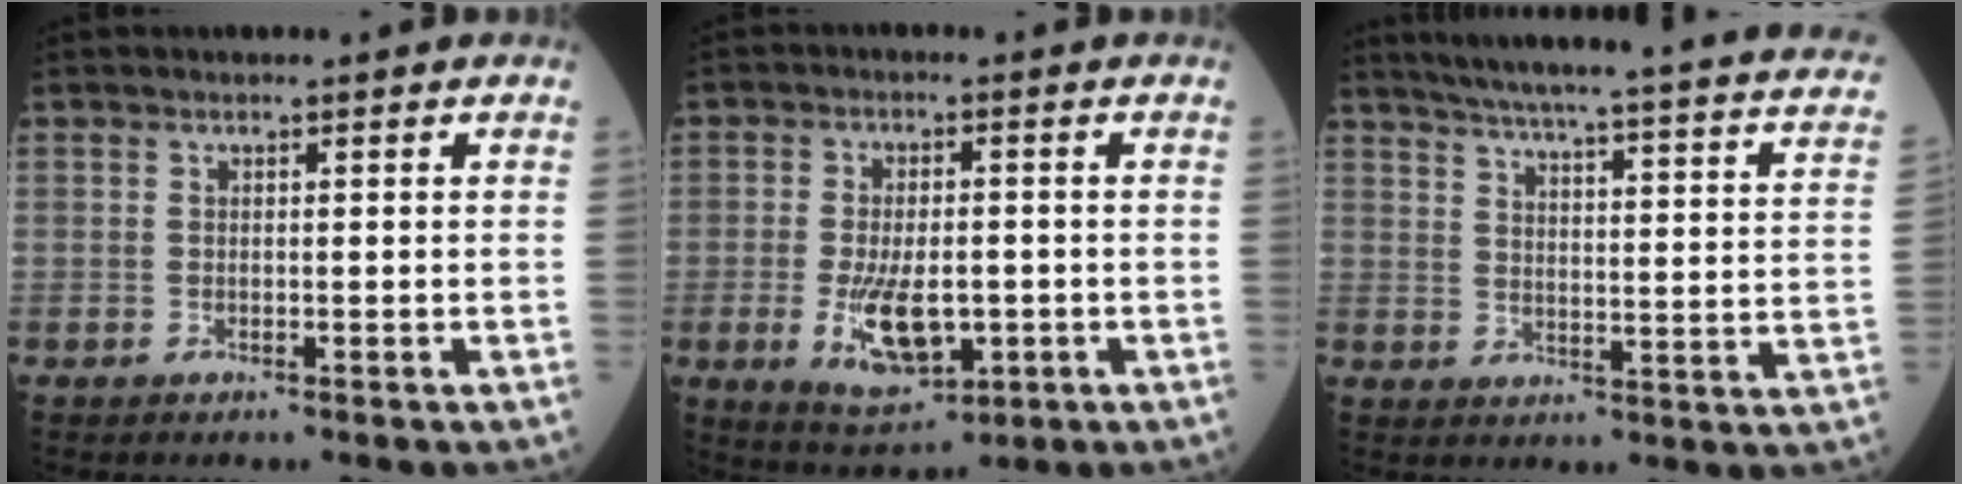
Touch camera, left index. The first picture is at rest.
{"total": 9.1, "force": [-2.3, 4.0, 7.8], "torque": [-0.149, -0.014, -0.027]}
{"total": 27.4, "force": [23.1, 1.2, 14.6], "torque": [-0.214, -0.036, 0.277]}